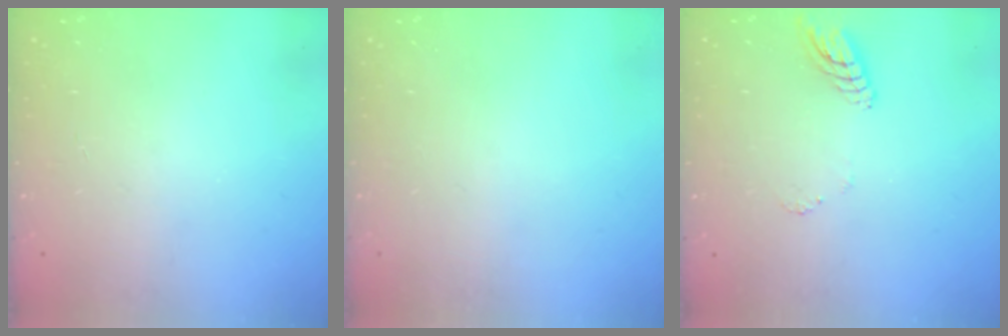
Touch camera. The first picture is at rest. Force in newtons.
{"total": 0.0}
{"total": 6.8, "press": 6.7, "slide": 0.7}